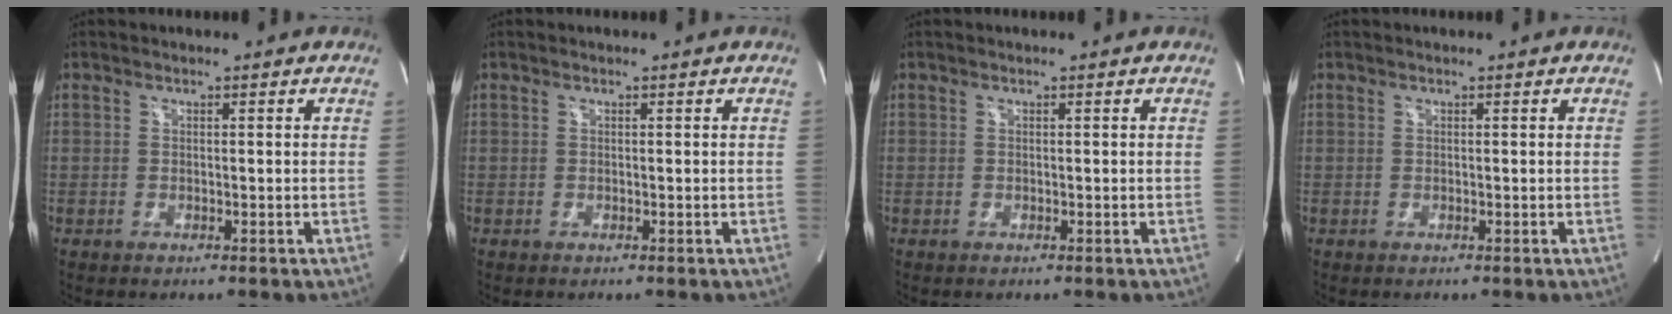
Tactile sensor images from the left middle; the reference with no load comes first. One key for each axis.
{"total": 0.0}
{"total": 0.0}
{"total": 0.0}